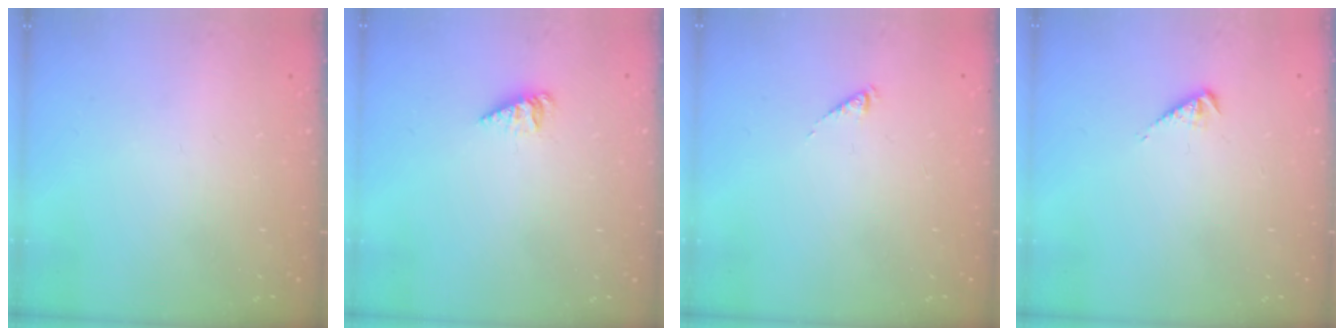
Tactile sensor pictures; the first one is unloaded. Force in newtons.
{"total": 2.0, "press": 2.0, "slide": 0.3}
{"total": 0.6, "press": 0.6, "slide": 0.1}
{"total": 3.3, "press": 3.3, "slide": 0.5}